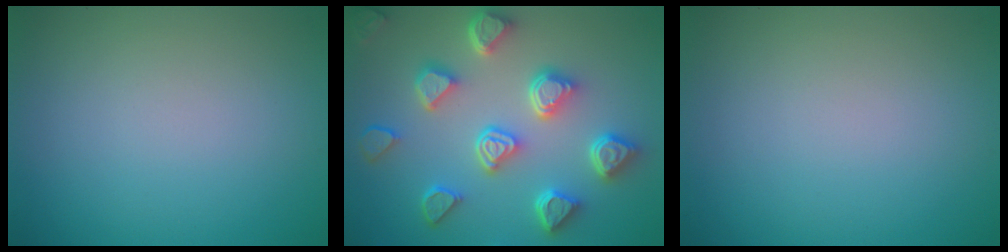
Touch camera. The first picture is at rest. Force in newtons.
{"total": 6.9, "press": 5.7, "slide": 3.9}
{"total": 0.0}